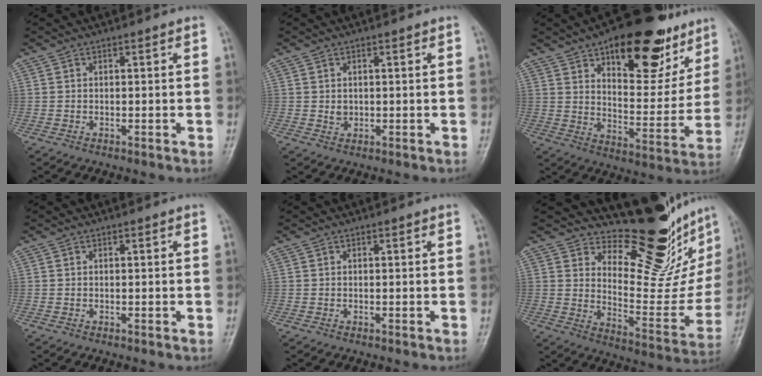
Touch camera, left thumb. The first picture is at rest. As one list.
[{"total": 1.4, "force": [0.3, 1.2, 0.7], "torque": [-0.007, -0.002, 0.009]}, {"total": 23.0, "force": [13.6, 10.5, 15.2], "torque": [-0.157, -0.050, 0.205]}, {"total": 0.0}, {"total": 0.0}, {"total": 19.8, "force": [15.7, 6.8, 10.0], "torque": [-0.074, -0.144, 0.219]}]